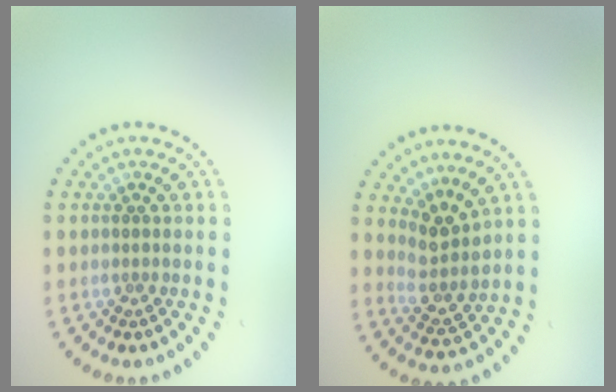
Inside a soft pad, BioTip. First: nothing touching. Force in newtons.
{"total": 2.8, "press": 2.1, "slide": 1.8}